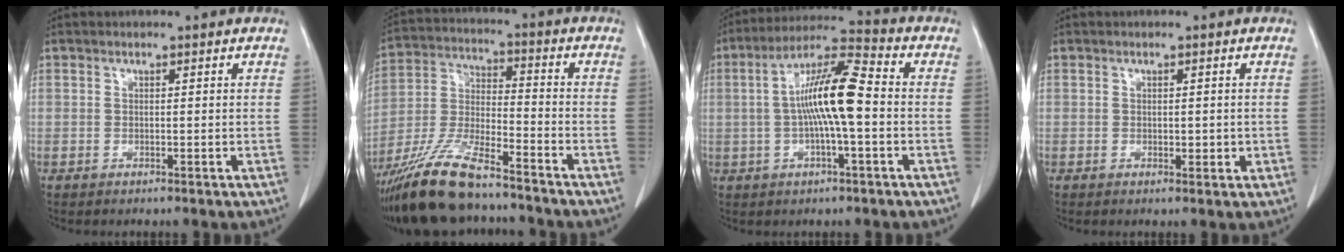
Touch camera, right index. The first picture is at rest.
{"total": 15.1, "force": [-12.2, 2.6, 8.5], "torque": [-0.180, -0.022, -0.225]}
{"total": 11.3, "force": [-0.5, 1.5, 11.2], "torque": [-0.209, 0.022, -0.015]}
{"total": 1.5, "force": [-0.2, 0.8, 1.3], "torque": [-0.016, -0.001, 0.002]}